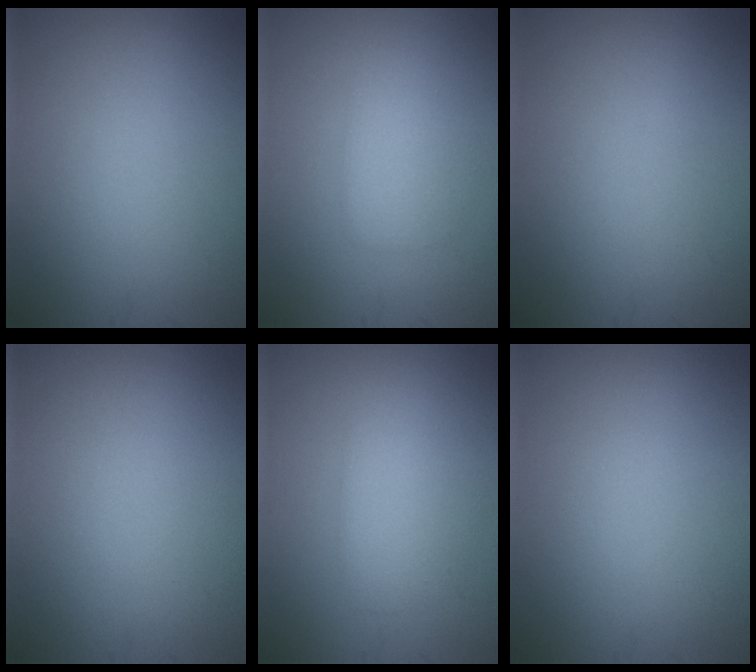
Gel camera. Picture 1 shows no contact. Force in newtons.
{"total": 2.3, "press": 2.3, "slide": 0.1}
{"total": 0.0}
{"total": 0.0}
{"total": 3.1, "press": 3.1, "slide": 0.0}
{"total": 0.0}